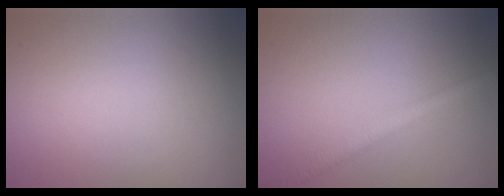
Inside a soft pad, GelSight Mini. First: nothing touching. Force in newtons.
{"total": 2.0, "press": 2.0, "slide": 0.1}